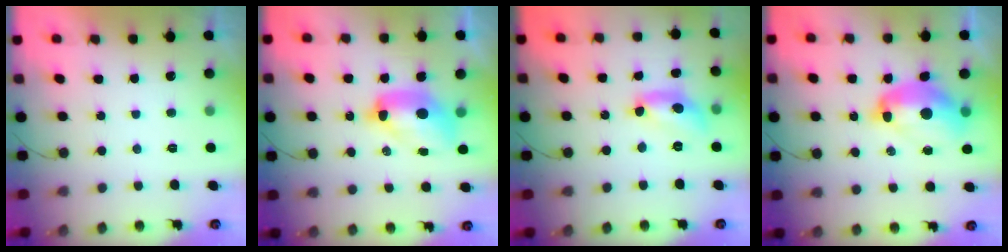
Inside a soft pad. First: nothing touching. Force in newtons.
{"total": 11.1, "press": 11.0, "slide": 1.2}
{"total": 13.3, "press": 13.2, "slide": 0.9}
{"total": 13.3, "press": 13.2, "slide": 1.4}